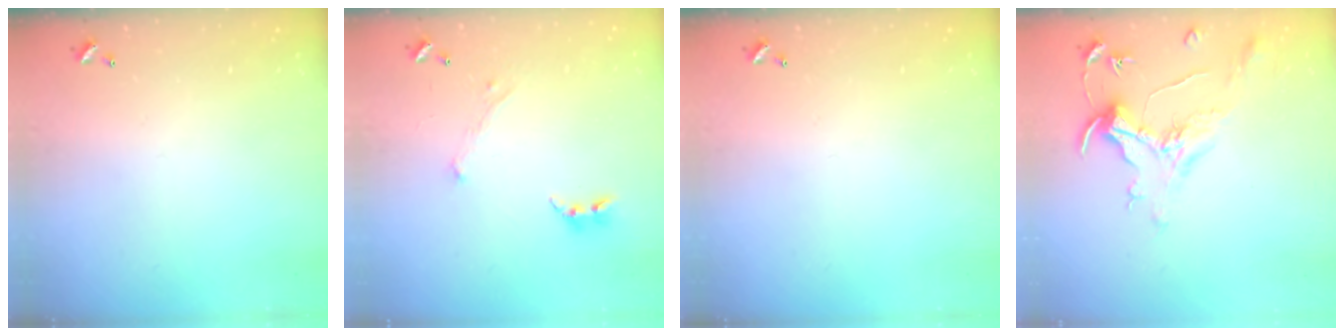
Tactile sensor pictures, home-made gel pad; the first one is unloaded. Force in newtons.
{"total": 1.7, "press": 1.6, "slide": 0.5}
{"total": 0.0}
{"total": 1.5, "press": 1.3, "slide": 0.7}